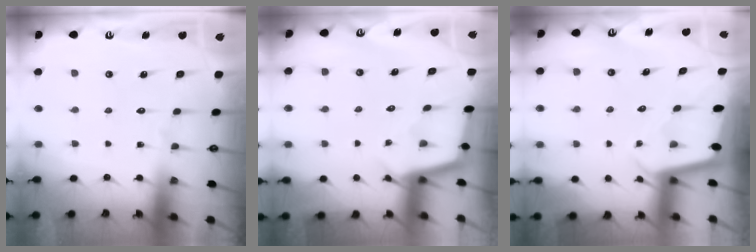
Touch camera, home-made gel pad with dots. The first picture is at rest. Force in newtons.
{"total": 2.3, "press": 2.3, "slide": 0.2}
{"total": 2.0, "press": 2.0, "slide": 0.1}